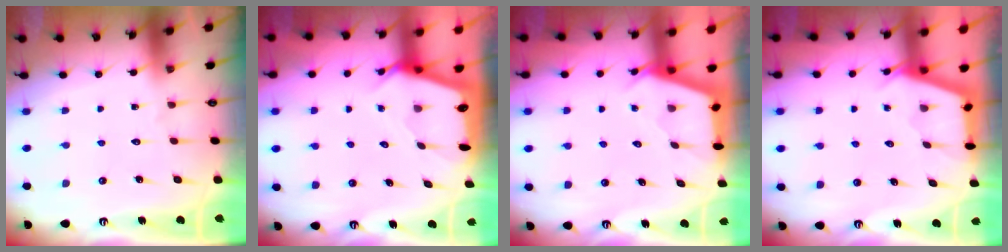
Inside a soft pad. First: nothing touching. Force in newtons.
{"total": 2.3, "press": 2.3, "slide": 0.2}
{"total": 2.7, "press": 2.7, "slide": 0.3}
{"total": 2.9, "press": 2.8, "slide": 0.3}